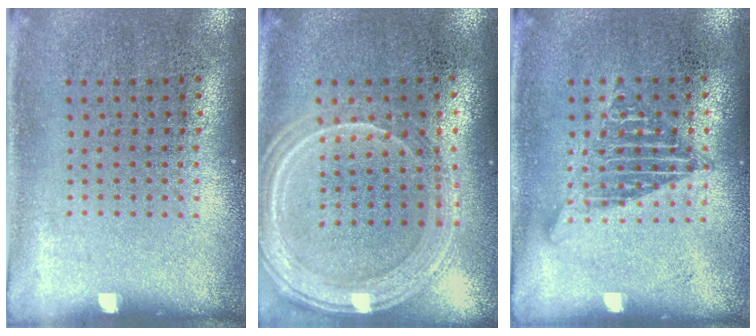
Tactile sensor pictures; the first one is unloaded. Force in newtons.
{"total": 1.3, "press": 1.3, "slide": 0.1}
{"total": 1.2, "press": 1.1, "slide": 0.3}